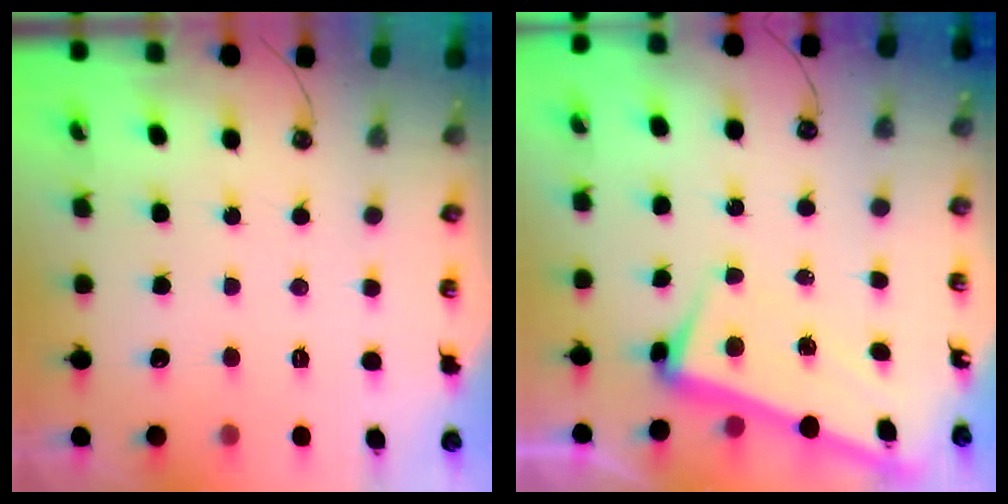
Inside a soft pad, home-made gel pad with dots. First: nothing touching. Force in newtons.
{"total": 3.2, "press": 3.1, "slide": 0.8}